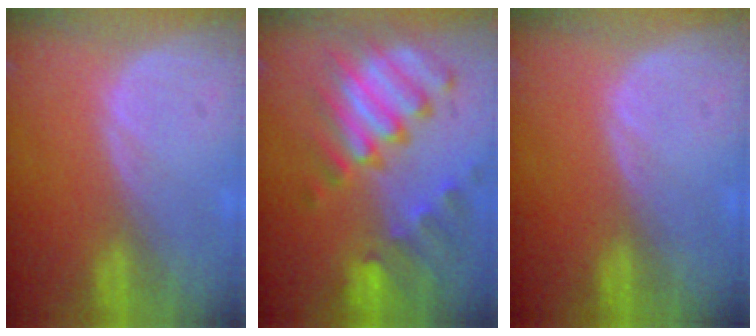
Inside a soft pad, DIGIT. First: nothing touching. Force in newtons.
{"total": 10.7, "press": 9.2, "slide": 5.5}
{"total": 0.0}